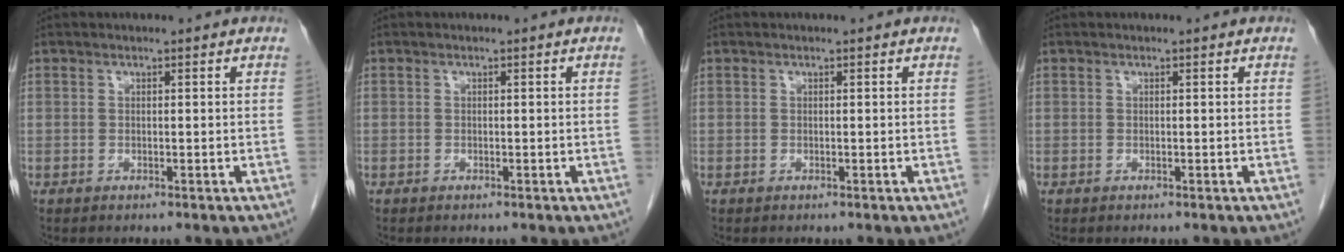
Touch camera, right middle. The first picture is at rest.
{"total": 0.0}
{"total": 0.0}
{"total": 0.0}